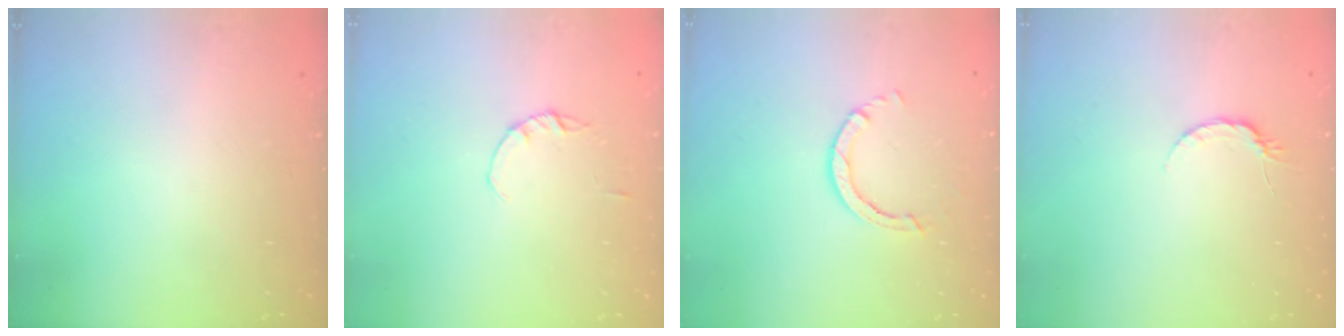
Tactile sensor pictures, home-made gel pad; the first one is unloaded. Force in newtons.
{"total": 1.4, "press": 1.3, "slide": 0.3}
{"total": 2.6, "press": 2.6, "slide": 0.3}
{"total": 5.3, "press": 5.2, "slide": 0.6}